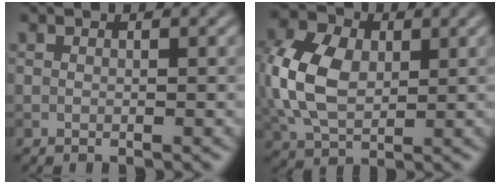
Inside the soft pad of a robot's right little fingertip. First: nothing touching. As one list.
[{"total": 8.3, "force": [0.7, 5.7, 6.0], "torque": [-0.152, 0.009, 0.010]}]